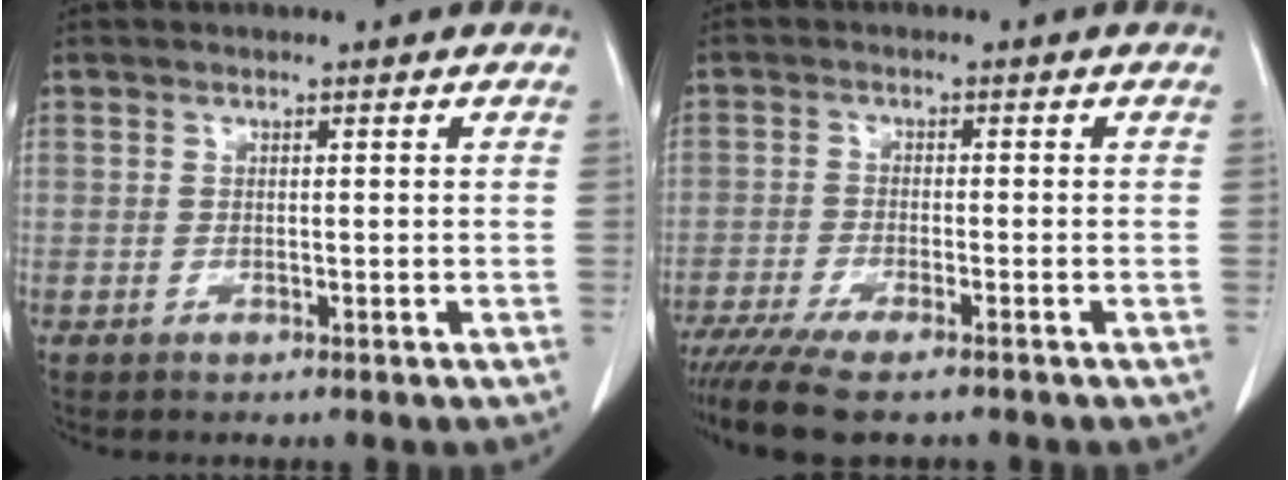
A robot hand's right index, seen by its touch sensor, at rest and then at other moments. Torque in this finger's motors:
{"motor_torque": [1.12, -1.01, 0.47, 0.13]}